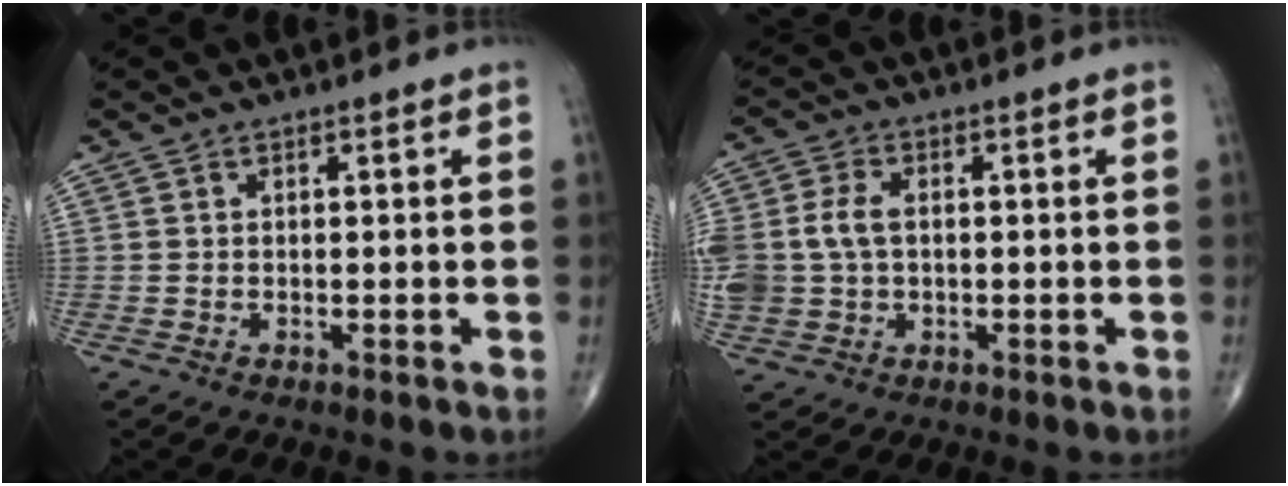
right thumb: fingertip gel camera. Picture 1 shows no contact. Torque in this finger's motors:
{"motor_torque": [1.17, 1.43, 0.98, -0.14, 0.32]}